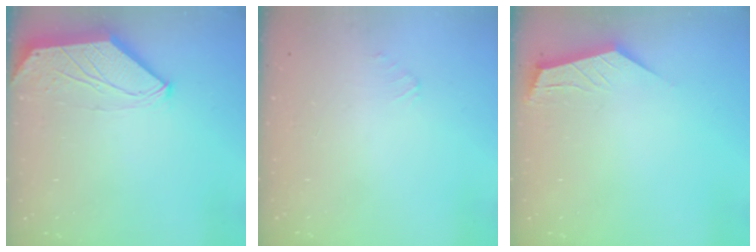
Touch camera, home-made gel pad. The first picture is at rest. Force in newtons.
{"total": 1.0, "press": 0.9, "slide": 0.4}
{"total": 2.8, "press": 2.8, "slide": 0.4}